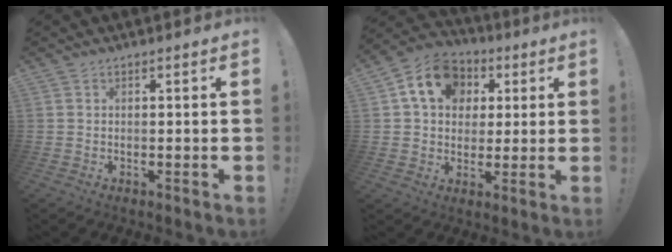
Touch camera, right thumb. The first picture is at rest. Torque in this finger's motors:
{"motor_torque": [0.45, 1.05, 1.07, -0.02, 0.13]}